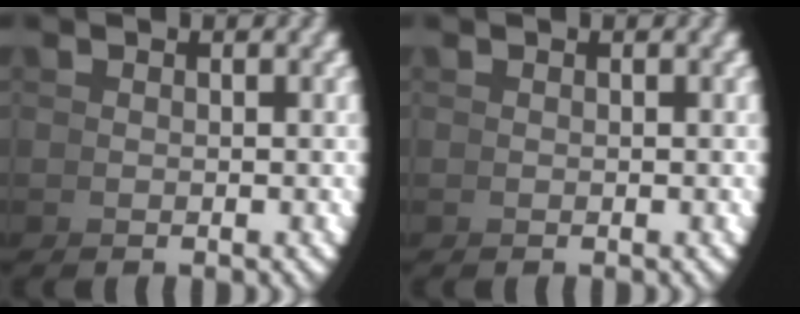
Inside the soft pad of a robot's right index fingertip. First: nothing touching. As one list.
[{"total": 0.0}]